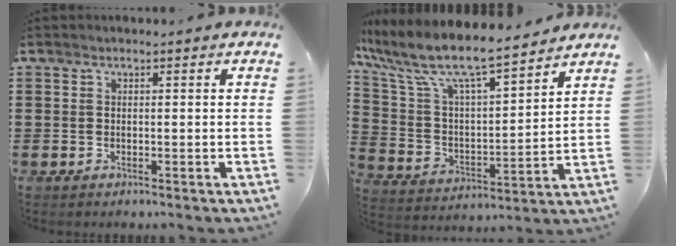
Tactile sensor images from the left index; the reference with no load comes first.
{"total": 8.8, "force": [7.3, 1.4, 4.6], "torque": [-0.123, -0.053, 0.121]}